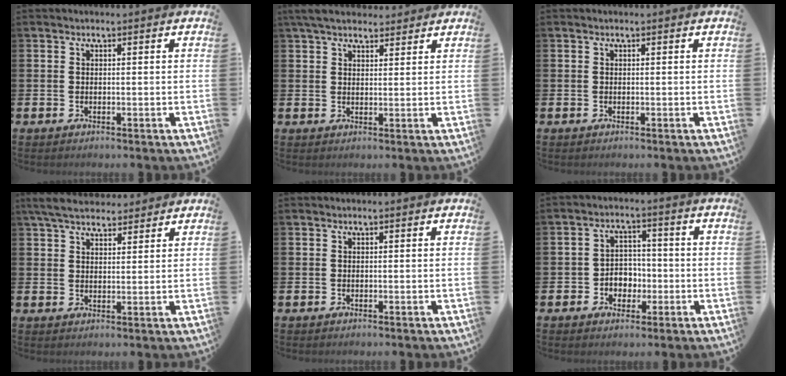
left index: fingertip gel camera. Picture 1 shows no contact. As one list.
[{"total": 5.1, "force": [4.5, 1.8, 1.7], "torque": [-0.043, -0.009, 0.084]}, {"total": 0.0}, {"total": 5.5, "force": [5.0, 1.6, 1.6], "torque": [-0.053, -0.012, 0.094]}, {"total": 0.0}, {"total": 3.7, "force": [-1.3, 3.2, 1.4], "torque": [-0.026, 0.003, -0.034]}]